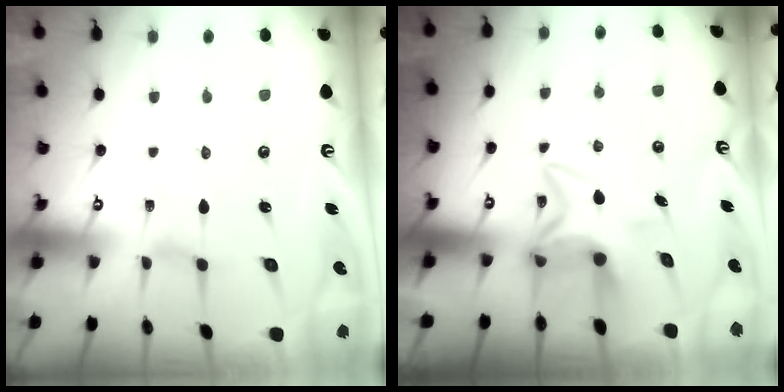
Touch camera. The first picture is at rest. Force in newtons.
{"total": 7.5, "press": 7.4, "slide": 0.9}